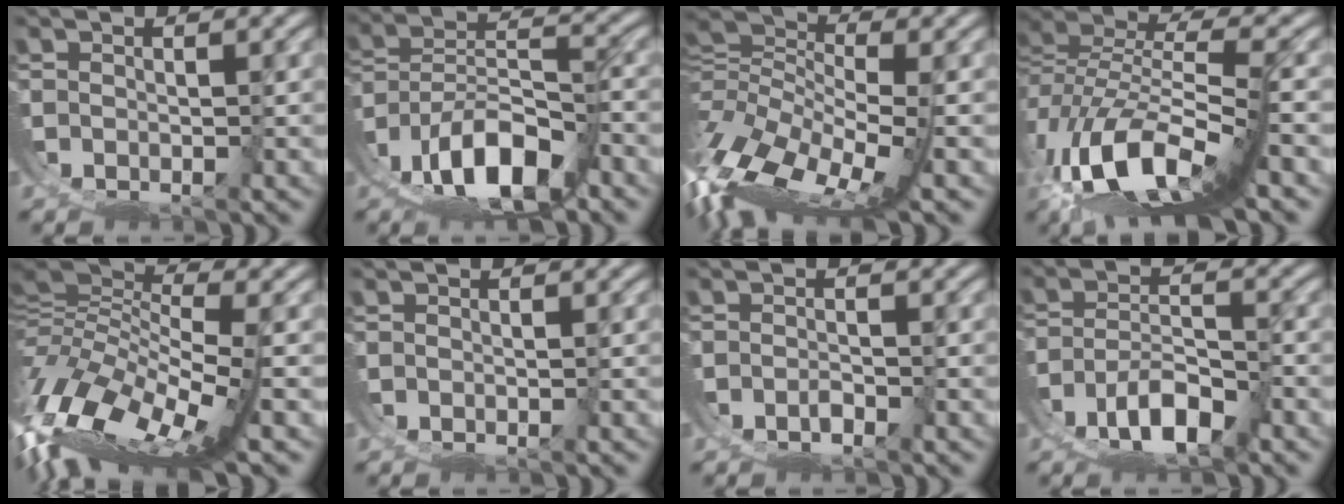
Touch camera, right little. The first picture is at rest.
{"total": 8.7, "force": [0.1, 5.7, 6.5], "torque": [-0.118, -0.019, 0.007]}
{"total": 11.5, "force": [0.2, 6.6, 9.4], "torque": [-0.194, -0.038, 0.024]}
{"total": 11.9, "force": [1.0, 6.2, 10.1], "torque": [-0.194, -0.019, 0.026]}
{"total": 14.0, "force": [0.3, 7.6, 11.7], "torque": [-0.229, -0.044, 0.029]}
{"total": 0.0}
{"total": 1.7, "force": [-0.9, 1.2, 0.8], "torque": [-0.013, -0.005, -0.012]}
{"total": 7.7, "force": [-2.3, 5.5, 4.9], "torque": [-0.096, -0.029, -0.027]}